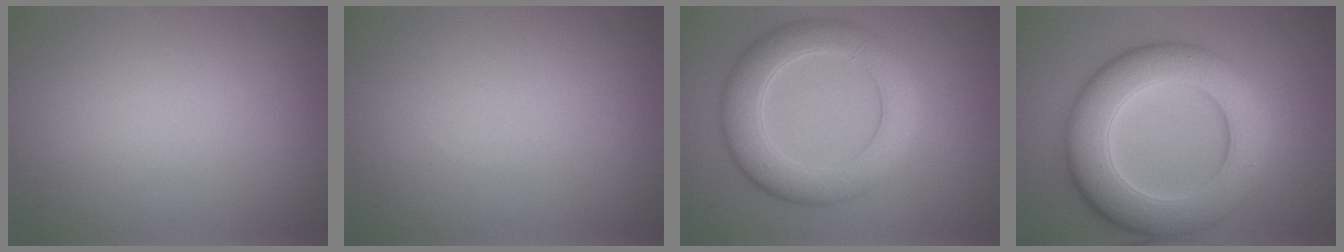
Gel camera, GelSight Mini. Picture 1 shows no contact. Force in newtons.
{"total": 0.0}
{"total": 6.1, "press": 6.1, "slide": 0.3}
{"total": 9.7, "press": 9.7, "slide": 0.2}